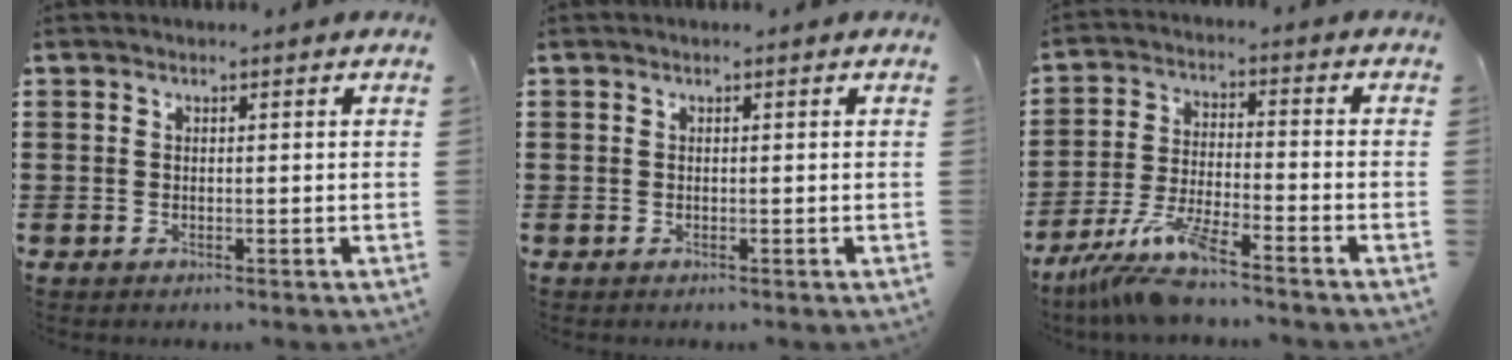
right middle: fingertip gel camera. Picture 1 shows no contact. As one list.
[{"total": 0.0}, {"total": 8.6, "force": [-7.2, 0.4, 4.7], "torque": [-0.108, -0.012, -0.142]}]